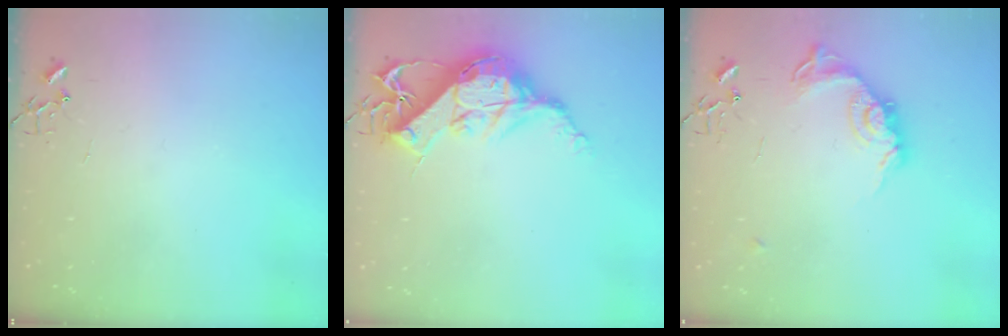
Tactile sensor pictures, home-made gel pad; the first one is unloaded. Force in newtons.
{"total": 13.9, "press": 13.8, "slide": 1.4}
{"total": 14.2, "press": 14.2, "slide": 0.6}